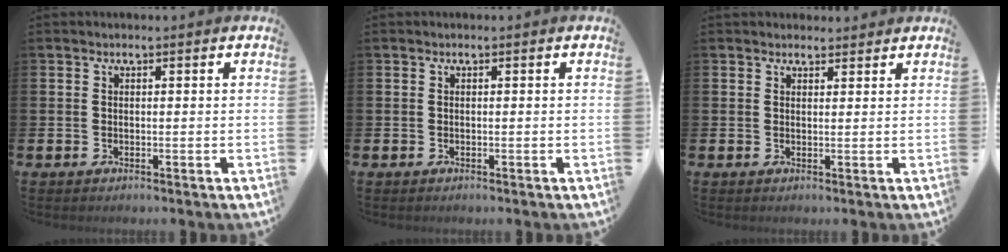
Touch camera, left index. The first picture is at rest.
{"total": 0.0}
{"total": 1.7, "force": [1.6, 0.6, 0.0], "torque": [0.006, -0.003, 0.028]}